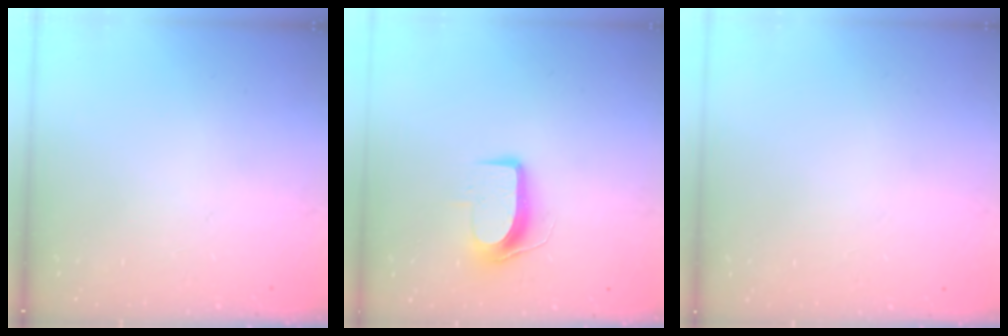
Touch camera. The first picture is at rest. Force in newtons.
{"total": 9.2, "press": 9.1, "slide": 0.9}
{"total": 0.5, "press": 0.5, "slide": 0.1}